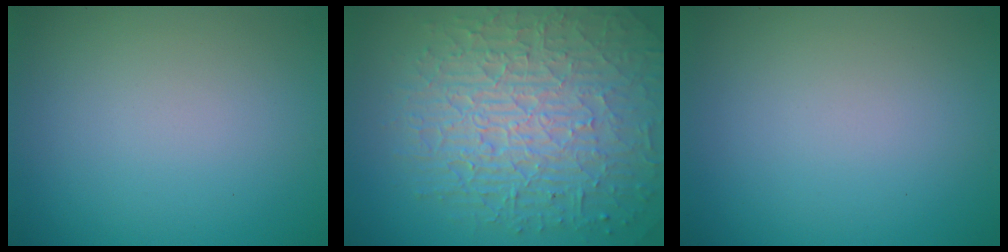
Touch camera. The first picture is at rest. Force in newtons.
{"total": 10.3, "press": 6.6, "slide": 8.0}
{"total": 0.0}